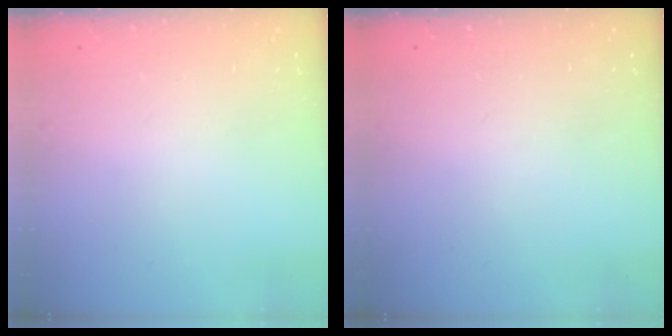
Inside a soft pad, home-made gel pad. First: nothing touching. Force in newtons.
{"total": 0.0}